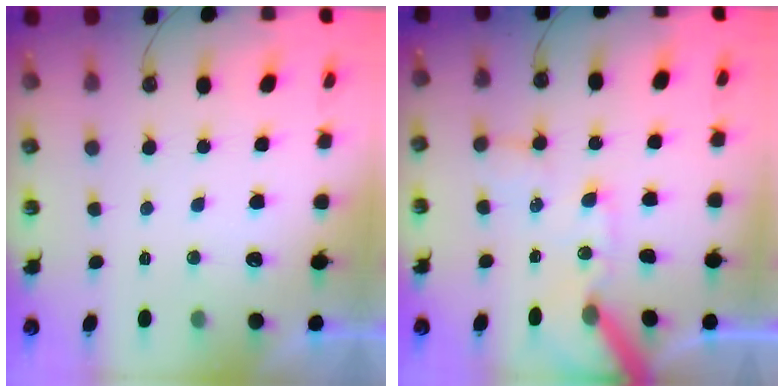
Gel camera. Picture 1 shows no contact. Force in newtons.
{"total": 12.4, "press": 12.3, "slide": 1.8}